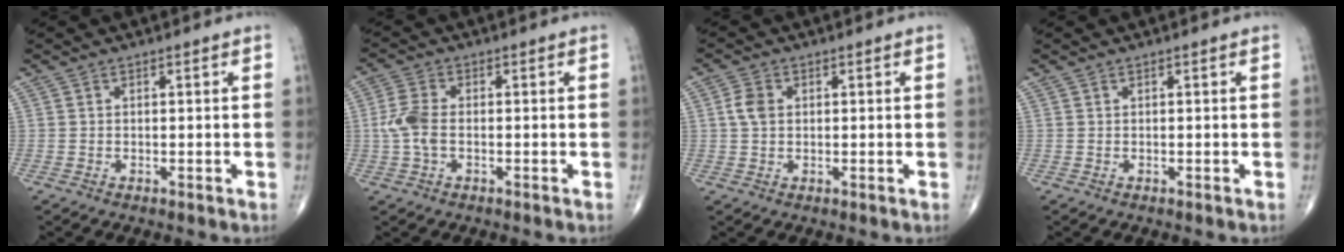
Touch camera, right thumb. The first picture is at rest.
{"total": 5.5, "force": [-0.6, 3.1, 4.5], "torque": [-0.112, 0.012, -0.016]}
{"total": 3.4, "force": [0.5, 2.5, 2.3], "torque": [-0.047, 0.004, 0.007]}
{"total": 0.0}